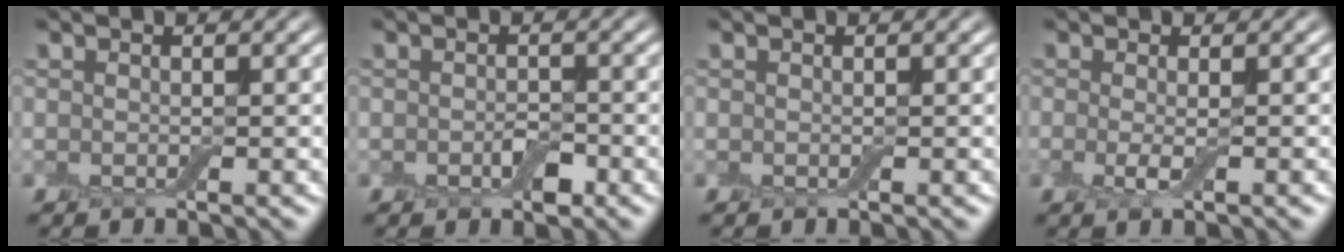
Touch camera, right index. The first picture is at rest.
{"total": 1.7, "force": [-0.6, 0.9, 1.3], "torque": [-0.022, -0.001, -0.011]}
{"total": 0.0}
{"total": 1.9, "force": [-0.3, 0.3, 1.8], "torque": [-0.038, -0.008, -0.008]}